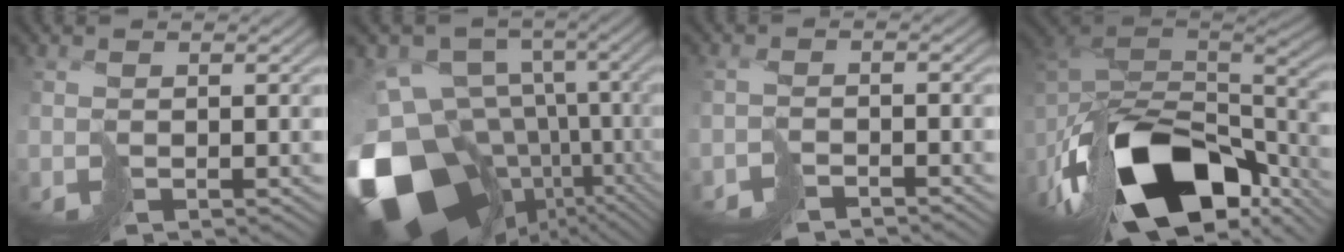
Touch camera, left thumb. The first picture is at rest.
{"total": 21.7, "force": [-8.5, 15.7, 12.4], "torque": [-0.292, -0.038, -0.105]}
{"total": 2.7, "force": [-2.2, 0.9, 1.3], "torque": [-0.027, 0.000, -0.050]}
{"total": 20.4, "force": [-10.8, 10.8, 13.4], "torque": [-0.299, -0.041, -0.159]}